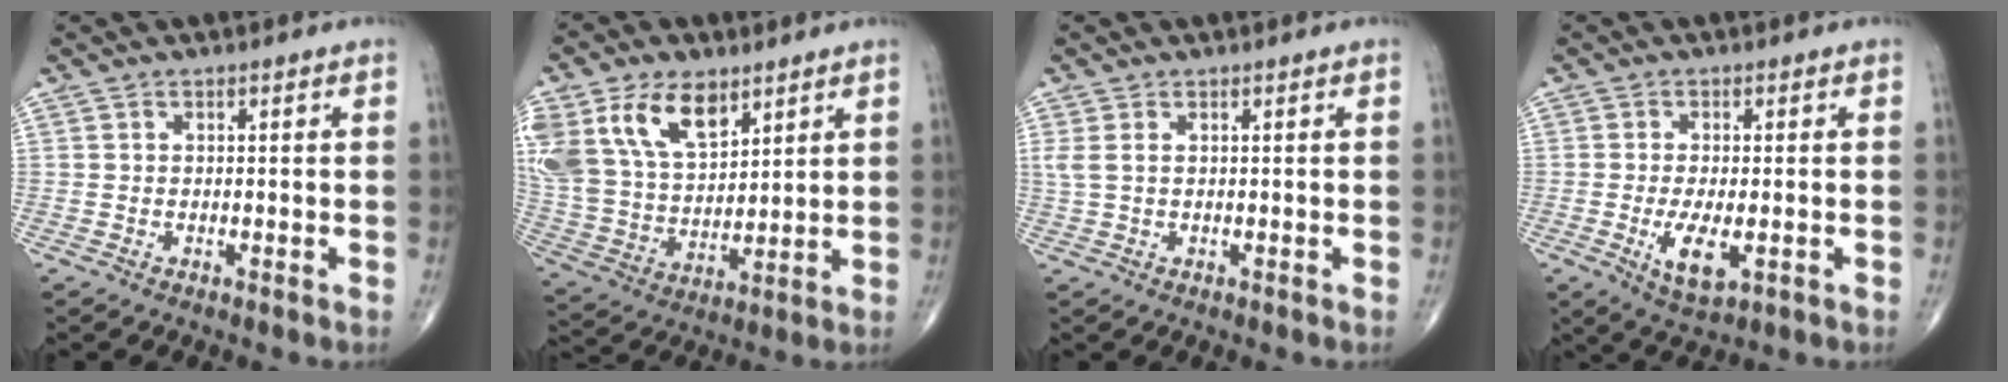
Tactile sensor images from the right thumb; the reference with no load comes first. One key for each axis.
{"total": 19.3, "fx": 9.9, "fy": 11.4, "fz": 12.0, "tx": -0.234, "ty": -0.018, "tz": 0.196}
{"total": 2.1, "fx": 0.7, "fy": 1.0, "fz": 1.7, "tx": -0.053, "ty": 0.010, "tz": 0.024}
{"total": 6.6, "fx": -1.6, "fy": 2.7, "fz": 5.9, "tx": -0.108, "ty": -0.014, "tz": -0.021}